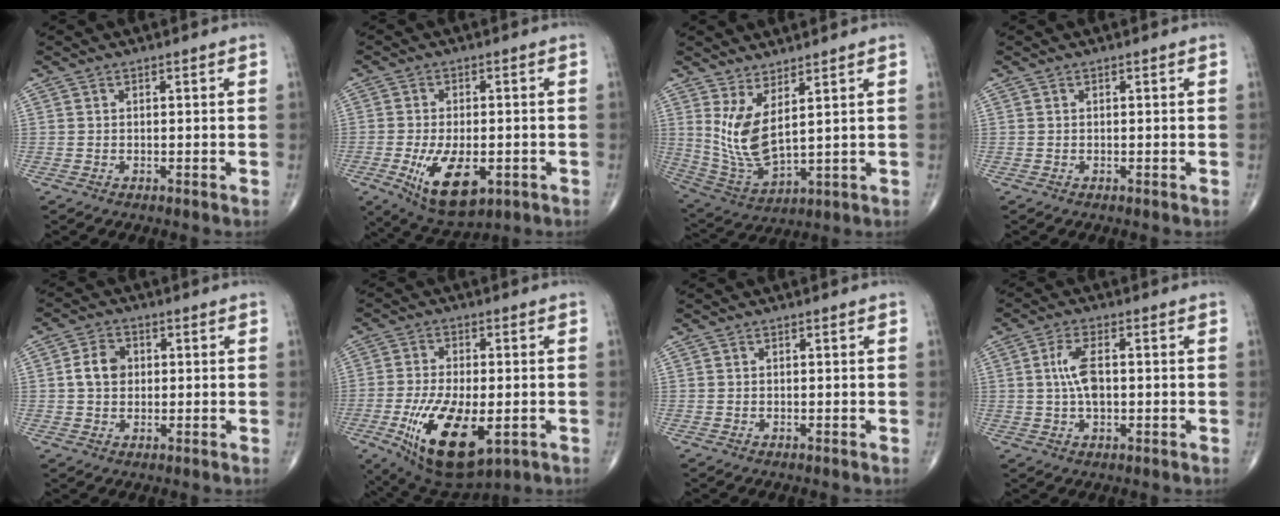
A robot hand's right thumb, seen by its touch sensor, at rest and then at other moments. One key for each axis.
{"total": 11.8, "fx": -3.6, "fy": 5.8, "fz": 9.5, "tx": -0.158, "ty": -0.007, "tz": -0.046}
{"total": 10.1, "fx": 3.7, "fy": 3.5, "fz": 8.7, "tx": -0.184, "ty": -0.043, "tz": 0.088}
{"total": 0.0}
{"total": 5.3, "fx": 0.6, "fy": 4.2, "fz": 3.3, "tx": -0.049, "ty": 0.008, "tz": 0.006}
{"total": 16.9, "fx": -5.2, "fy": 7.8, "fz": 14.0, "tx": -0.260, "ty": -0.008, "tz": -0.068}
{"total": 0.0}
{"total": 6.0, "fx": 0.4, "fy": 2.8, "fz": 5.3, "tx": -0.110, "ty": 0.007, "tz": 0.004}